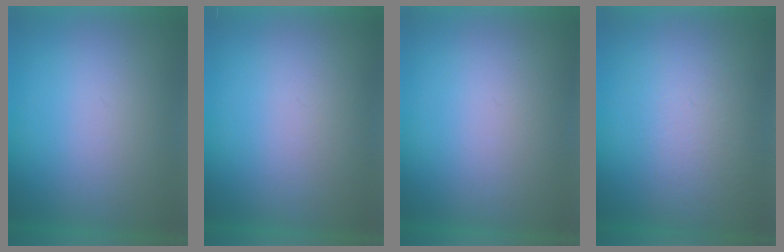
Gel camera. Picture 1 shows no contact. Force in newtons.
{"total": 1.5}
{"total": 1.0}
{"total": 5.7}